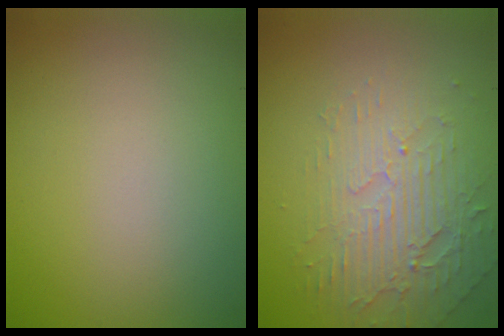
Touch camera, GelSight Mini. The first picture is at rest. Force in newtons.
{"total": 3.9, "press": 3.4, "slide": 1.8}